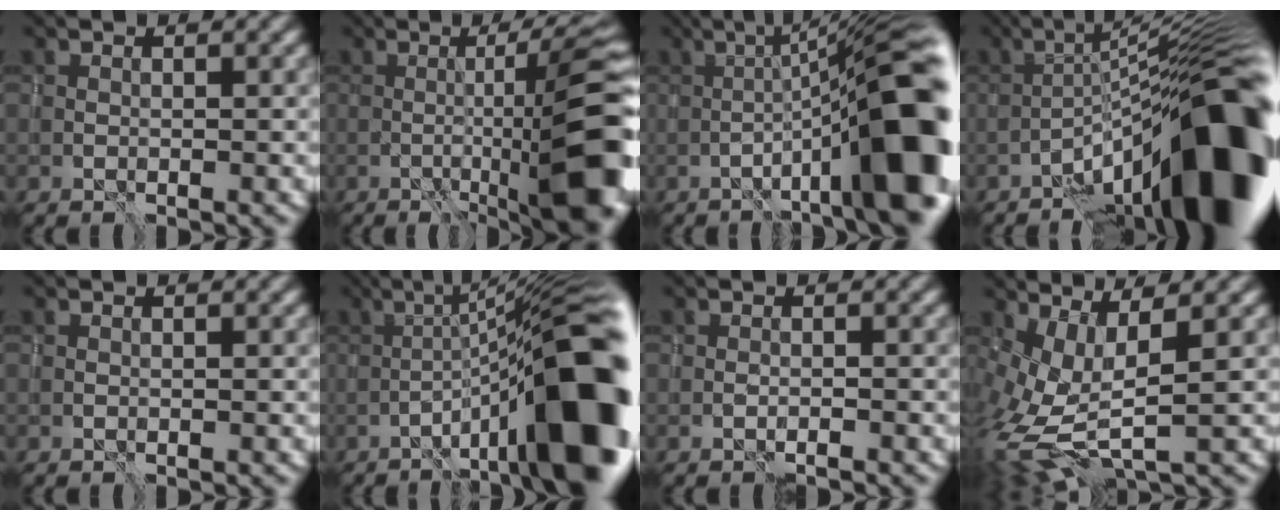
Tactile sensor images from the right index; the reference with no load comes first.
{"total": 12.6, "force": [-2.4, 2.4, 12.1], "torque": [-0.150, 0.016, -0.037]}
{"total": 14.1, "force": [-3.9, 2.8, 13.3], "torque": [-0.183, 0.031, -0.059]}
{"total": 15.9, "force": [-8.0, 3.5, 13.3], "torque": [-0.183, 0.030, -0.133]}
{"total": 0.0}
{"total": 15.9, "force": [-5.1, 3.7, 14.5], "torque": [-0.192, 0.037, -0.079]}
{"total": 0.8, "force": [-0.7, 0.1, 0.4], "torque": [-0.008, 0.003, -0.013]}
{"total": 7.8, "force": [-0.7, 3.3, 7.1], "torque": [-0.176, -0.010, -0.012]}